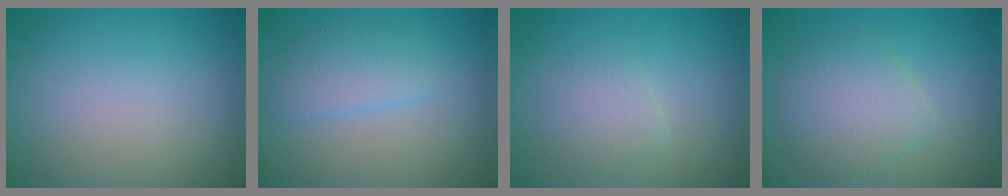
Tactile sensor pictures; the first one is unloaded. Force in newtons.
{"total": 2.8, "press": 2.8, "slide": 0.1}
{"total": 2.0, "press": 2.0, "slide": 0.2}
{"total": 3.9, "press": 3.9, "slide": 0.2}